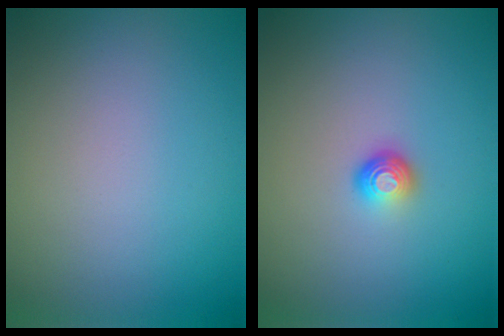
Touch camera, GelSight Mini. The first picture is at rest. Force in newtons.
{"total": 1.4, "press": 1.0, "slide": 1.0}